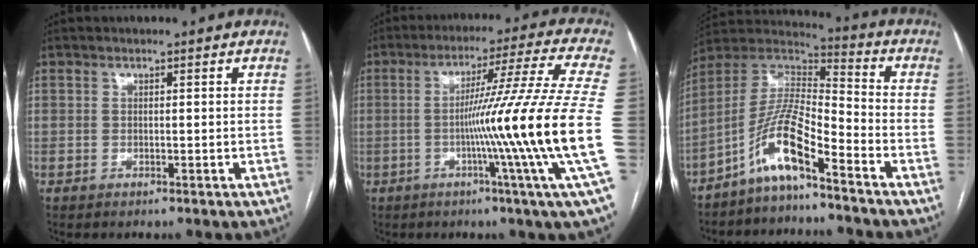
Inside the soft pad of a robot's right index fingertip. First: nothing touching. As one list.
[{"total": 19.2, "force": [-3.5, -4.0, 18.5], "torque": [-0.266, -0.018, -0.068]}, {"total": 12.2, "force": [-8.3, 0.8, 8.9], "torque": [-0.174, 0.017, -0.153]}]